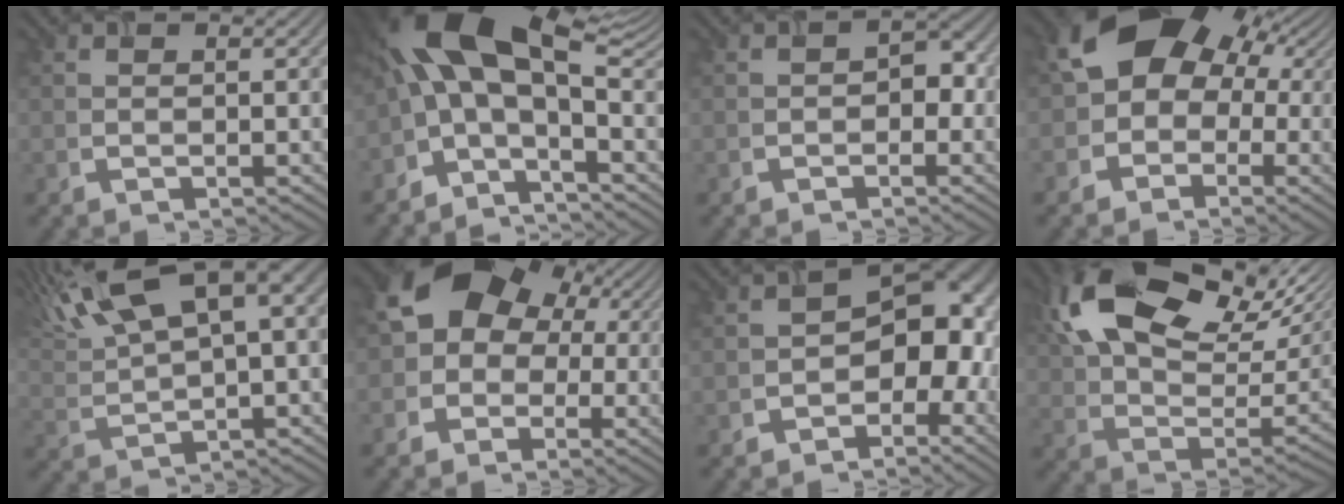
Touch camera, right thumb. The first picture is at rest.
{"total": 14.5, "force": [0.3, 6.5, 13.0], "torque": [-0.252, 0.013, 0.005]}
{"total": 2.2, "force": [-1.0, 1.6, 1.2], "torque": [-0.006, 0.005, -0.017]}
{"total": 11.6, "force": [0.9, 9.2, 6.9], "torque": [-0.088, 0.025, -0.012]}
{"total": 14.0, "force": [6.9, 4.8, 11.3], "torque": [-0.254, 0.031, 0.134]}
{"total": 10.9, "force": [0.9, 9.2, 5.8], "torque": [-0.084, 0.016, -0.014]}
{"total": 8.3, "force": [-2.8, 5.5, 5.5], "torque": [-0.042, 0.011, -0.056]}
{"total": 20.3, "force": [10.8, 10.5, 13.6], "torque": [-0.280, 0.043, 0.180]}